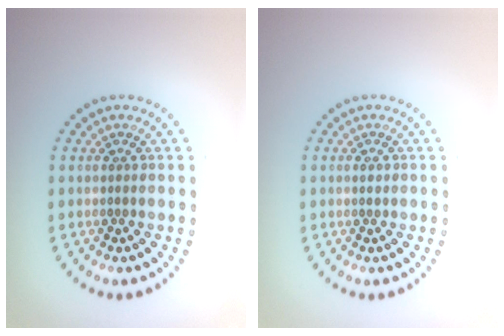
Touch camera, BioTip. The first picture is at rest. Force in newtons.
{"total": 0.9, "press": 0.9, "slide": 0.0}